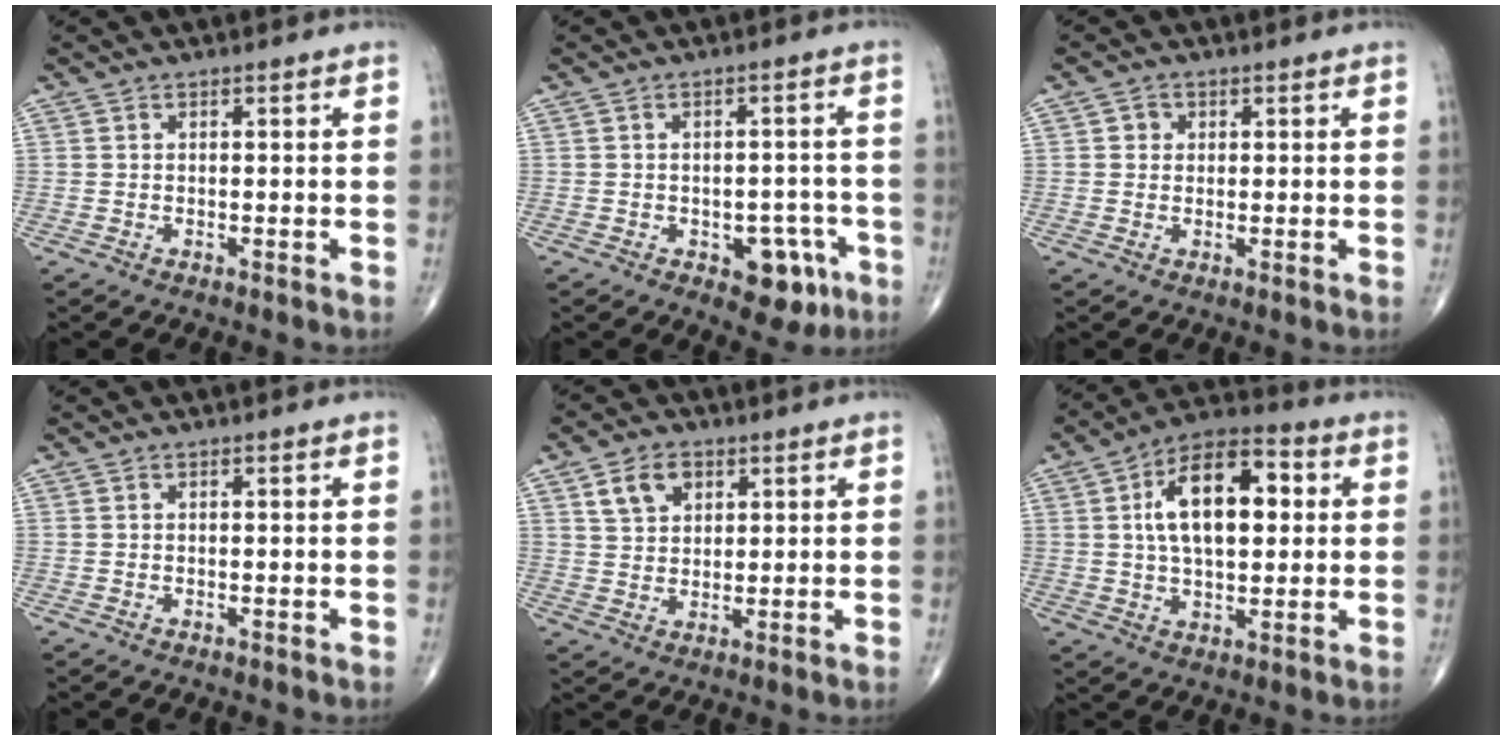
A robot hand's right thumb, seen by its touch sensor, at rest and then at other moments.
{"total": 7.5, "force": [-3.4, 4.5, 5.0], "torque": [-0.026, 0.021, -0.037]}
{"total": 1.8, "force": [0.5, 1.7, 0.5], "torque": [0.001, 0.000, 0.003]}
{"total": 0.0}
{"total": 6.5, "force": [3.0, 4.5, 3.6], "torque": [-0.045, -0.009, 0.055]}
{"total": 16.3, "force": [3.1, 8.6, 13.5], "torque": [-0.204, 0.017, 0.045]}